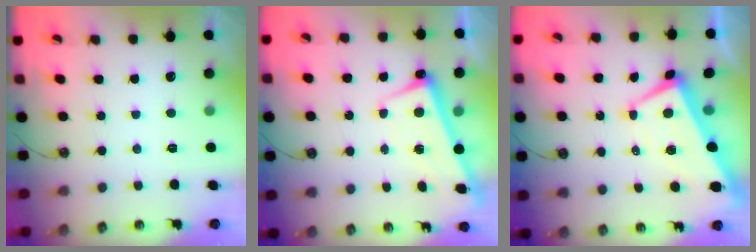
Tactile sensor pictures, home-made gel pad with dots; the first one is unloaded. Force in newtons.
{"total": 2.3, "press": 2.3, "slide": 0.5}
{"total": 2.1, "press": 1.9, "slide": 0.9}